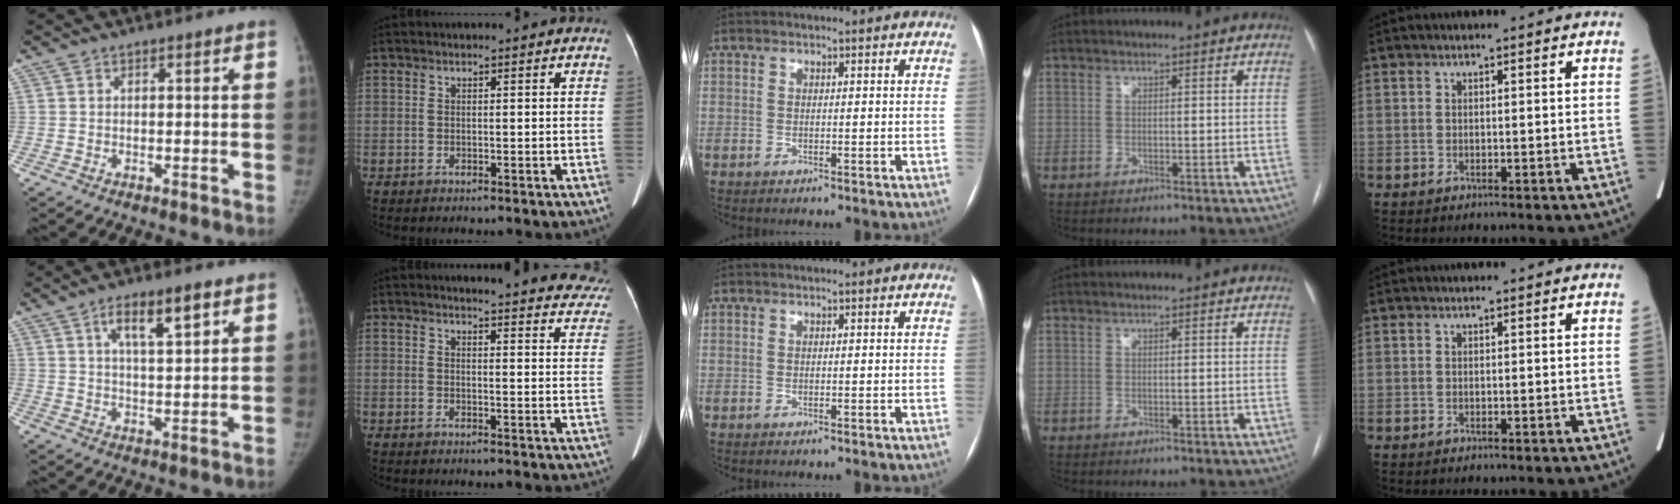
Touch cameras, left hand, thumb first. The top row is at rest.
{"thumb": {"total": 7.8, "force": [3.9, 2.3, 6.3], "torque": [-0.096, -0.012, 0.066]}, "index": {"total": 20.7, "force": [19.6, 3.4, 5.5], "torque": [-0.047, -0.071, 0.202]}}